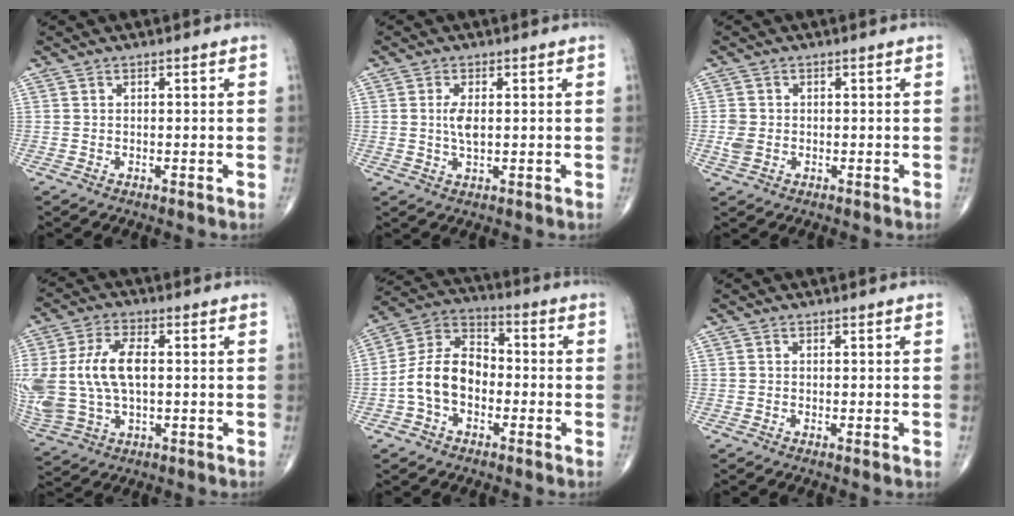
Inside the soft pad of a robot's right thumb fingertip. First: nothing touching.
{"total": 3.6, "force": [0.4, 1.5, 3.2], "torque": [-0.067, -0.005, 0.010]}
{"total": 2.7, "force": [-0.4, 2.2, 1.6], "torque": [-0.034, 0.002, -0.006]}
{"total": 15.6, "force": [0.9, 8.8, 12.9], "torque": [-0.294, 0.007, 0.025]}
{"total": 11.6, "force": [-2.7, 8.0, 7.9], "torque": [-0.137, 0.044, -0.062]}
{"total": 1.1, "force": [0.0, 0.2, 1.1], "torque": [-0.020, -0.005, -0.002]}